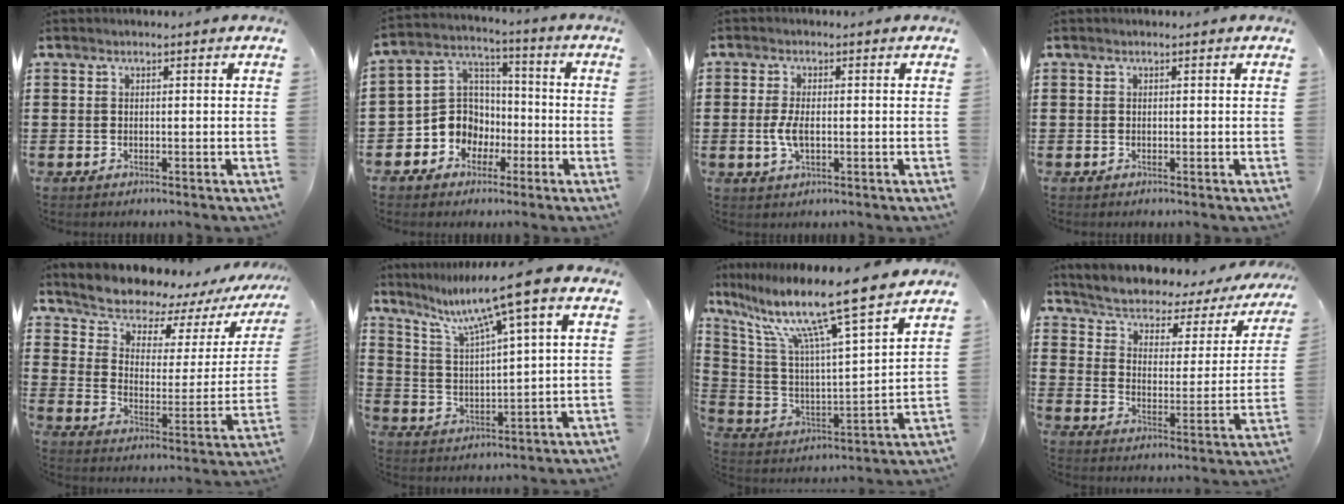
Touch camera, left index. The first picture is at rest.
{"total": 8.1, "force": [-2.6, 7.5, 1.9], "torque": [-0.079, 0.006, -0.052]}
{"total": 3.6, "force": [-0.3, 1.5, 3.2], "torque": [-0.074, -0.003, -0.010]}
{"total": 0.0}
{"total": 6.9, "force": [6.6, 1.8, 1.0], "torque": [-0.054, -0.057, 0.112]}
{"total": 9.0, "force": [6.5, -0.4, 6.2], "torque": [-0.131, -0.034, 0.104]}
{"total": 12.8, "force": [9.8, 0.0, 8.2], "torque": [-0.185, -0.068, 0.157]}
{"total": 3.1, "force": [2.6, 1.0, 1.4], "torque": [-0.045, -0.030, 0.034]}